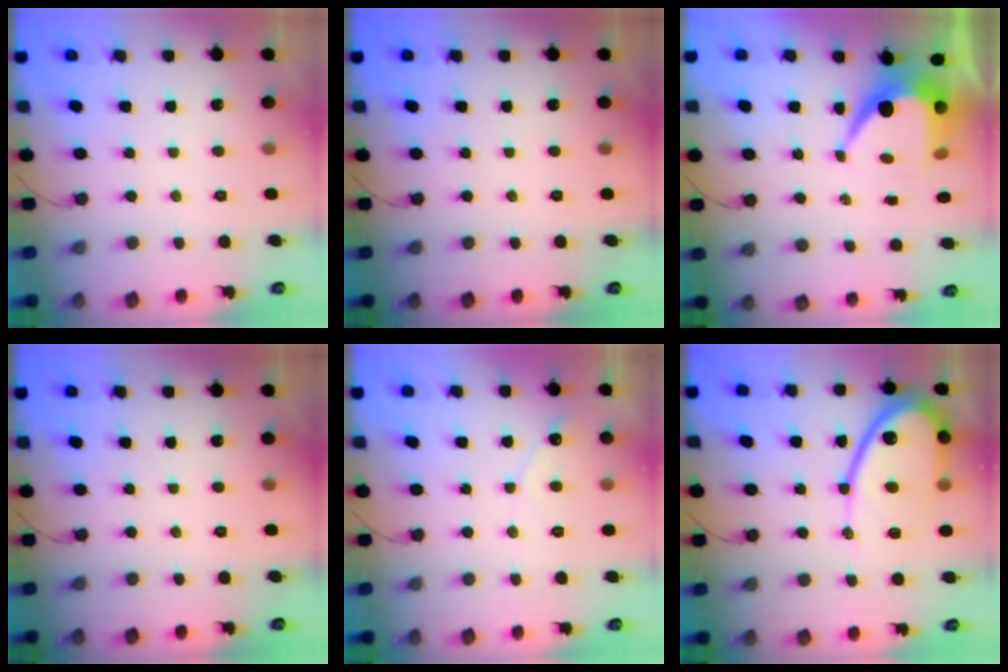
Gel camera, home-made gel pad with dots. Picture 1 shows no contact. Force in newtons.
{"total": 0.0}
{"total": 8.9, "press": 8.9, "slide": 0.8}
{"total": 0.0}
{"total": 3.8, "press": 3.8, "slide": 0.3}
{"total": 15.4, "press": 15.3, "slide": 1.3}